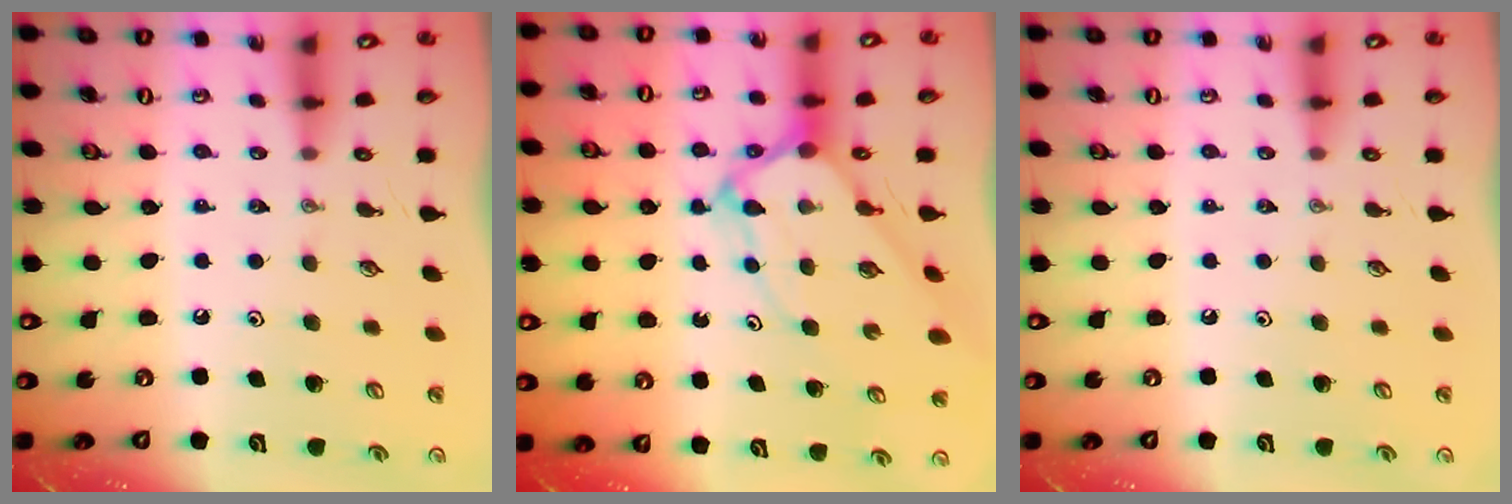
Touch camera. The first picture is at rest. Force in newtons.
{"total": 6.9, "press": 6.9, "slide": 0.6}
{"total": 0.0}